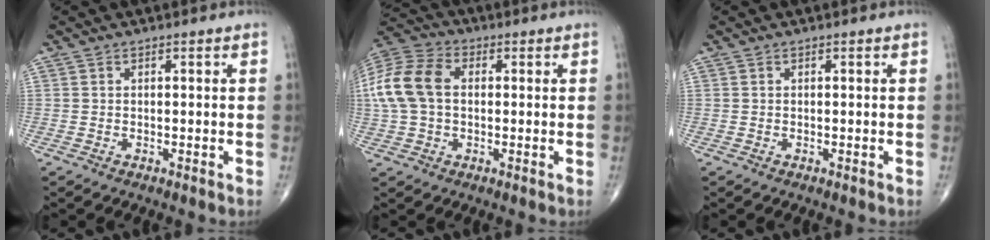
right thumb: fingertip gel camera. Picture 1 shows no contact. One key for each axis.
{"total": 13.4, "fx": 1.1, "fy": 9.2, "fz": 9.7, "tx": -0.209, "ty": 0.030, "tz": 0.017}
{"total": 0.0}